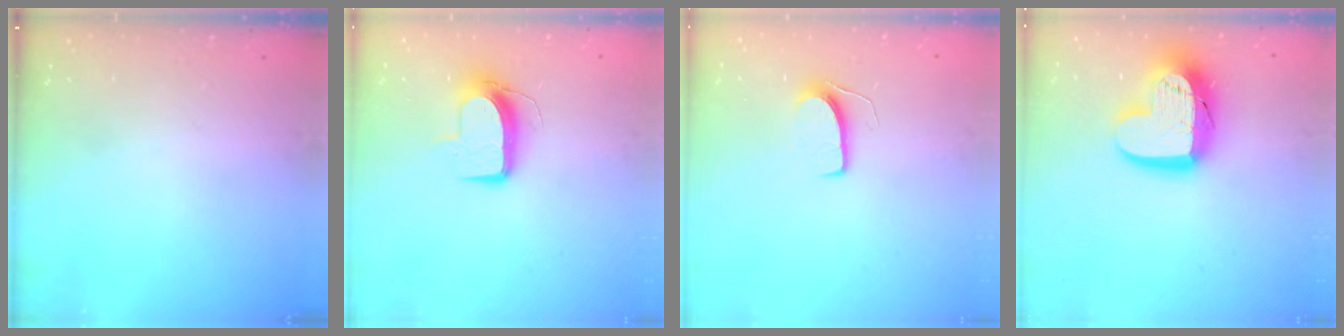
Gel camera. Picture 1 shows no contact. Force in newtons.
{"total": 10.1, "press": 10.1, "slide": 0.2}
{"total": 6.5, "press": 6.5, "slide": 0.4}
{"total": 17.0, "press": 17.0, "slide": 1.3}